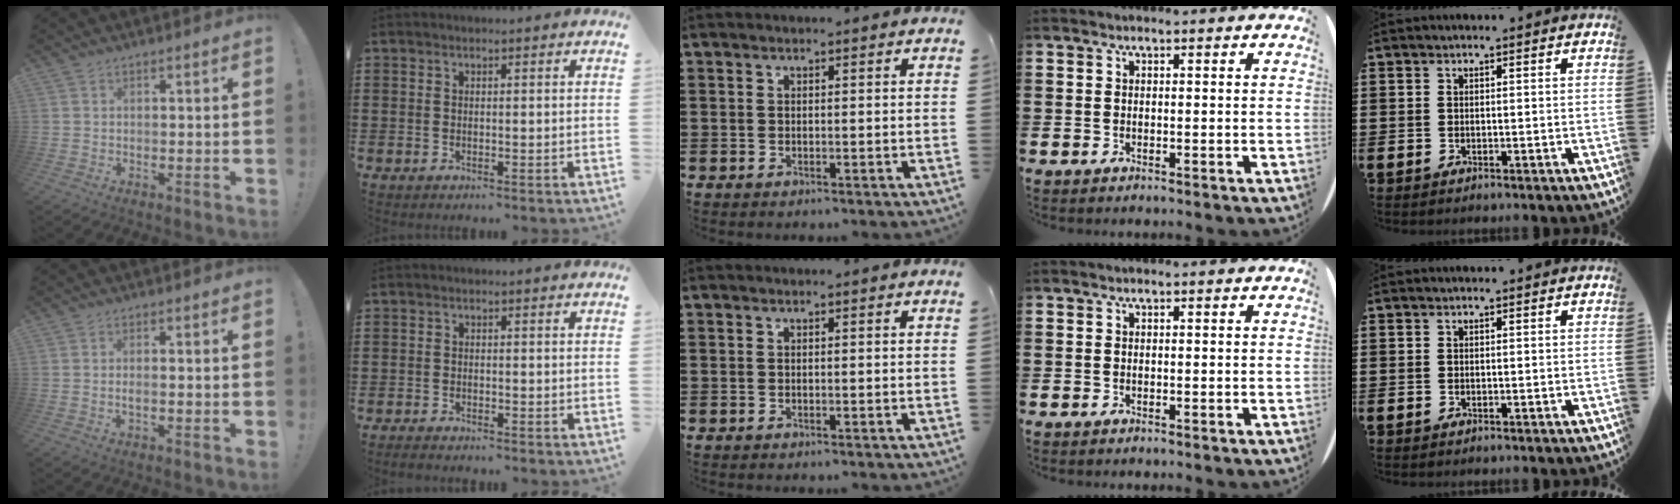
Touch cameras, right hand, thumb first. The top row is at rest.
{"thumb": {"total": 1.4, "force": [-0.4, 0.5, 1.3], "torque": [-0.029, 0.005, -0.006]}, "index": {"total": 1.1, "force": [-1.1, 0.1, 0.0], "torque": [-0.003, 0.000, -0.022]}}